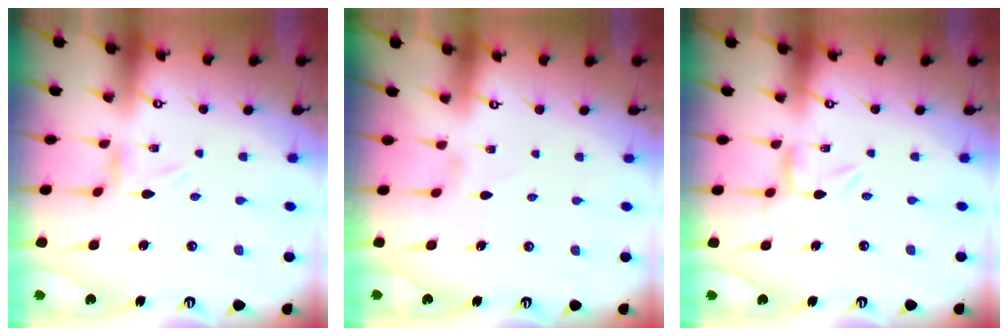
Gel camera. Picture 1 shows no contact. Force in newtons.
{"total": 0.7, "press": 0.7, "slide": 0.1}
{"total": 1.4, "press": 1.4, "slide": 0.2}